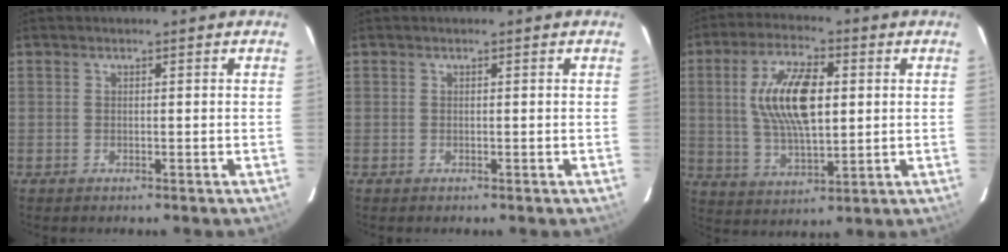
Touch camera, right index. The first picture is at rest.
{"total": 0.0}
{"total": 13.7, "force": [2.3, 5.8, 12.2], "torque": [-0.235, 0.009, 0.047]}